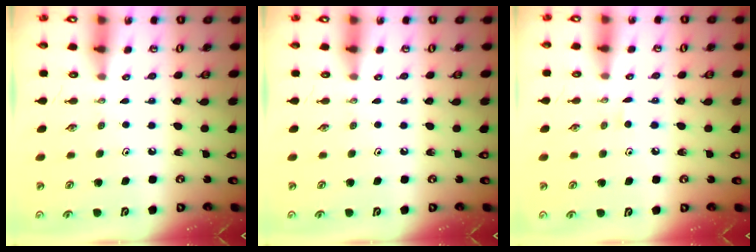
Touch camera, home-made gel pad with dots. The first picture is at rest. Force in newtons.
{"total": 0.0}
{"total": 2.9, "press": 2.9, "slide": 0.4}